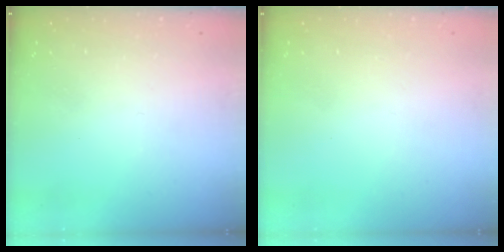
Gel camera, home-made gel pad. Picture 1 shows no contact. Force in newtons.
{"total": 1.5, "press": 1.5, "slide": 0.1}